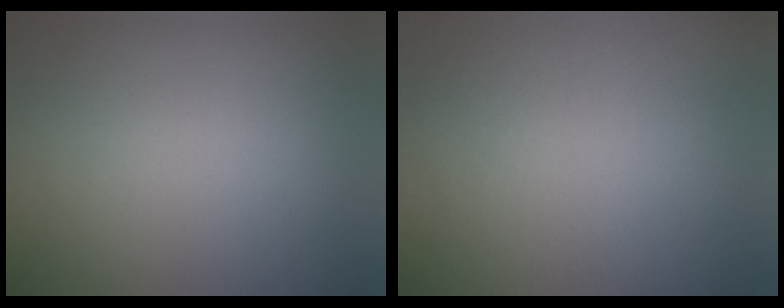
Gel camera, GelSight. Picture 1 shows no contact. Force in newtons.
{"total": 5.0}